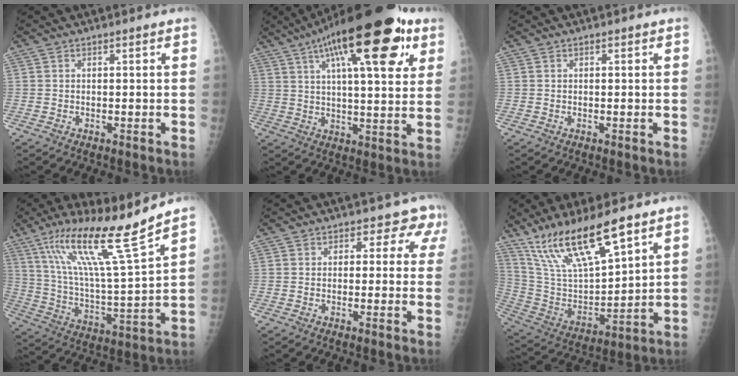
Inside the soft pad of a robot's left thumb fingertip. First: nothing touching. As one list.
[{"total": 24.4, "force": [11.8, 7.8, 19.9], "torque": [-0.289, -0.003, 0.177]}, {"total": 0.0}, {"total": 19.4, "force": [12.8, 0.9, 14.5], "torque": [-0.242, -0.064, 0.232]}, {"total": 4.5, "force": [2.8, 3.4, 0.9], "torque": [0.028, -0.010, 0.011]}, {"total": 19.1, "force": [13.1, 4.9, 13.0], "torque": [-0.225, -0.053, 0.262]}]